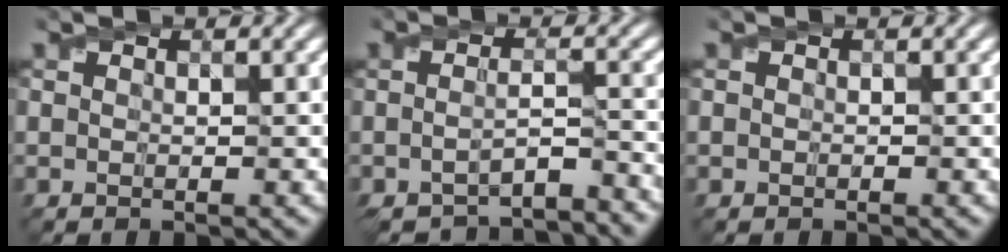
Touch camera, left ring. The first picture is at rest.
{"total": 5.5, "force": [-4.8, 0.9, 2.5], "torque": [-0.044, -0.014, -0.070]}
{"total": 0.0}